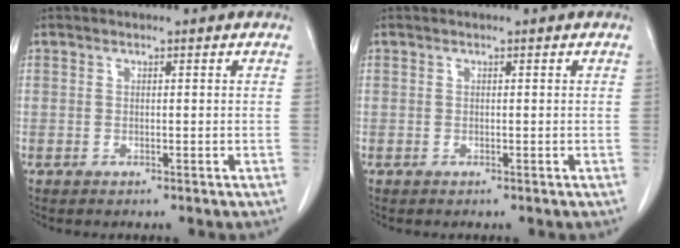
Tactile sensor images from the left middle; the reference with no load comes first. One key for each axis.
{"total": 0.0}